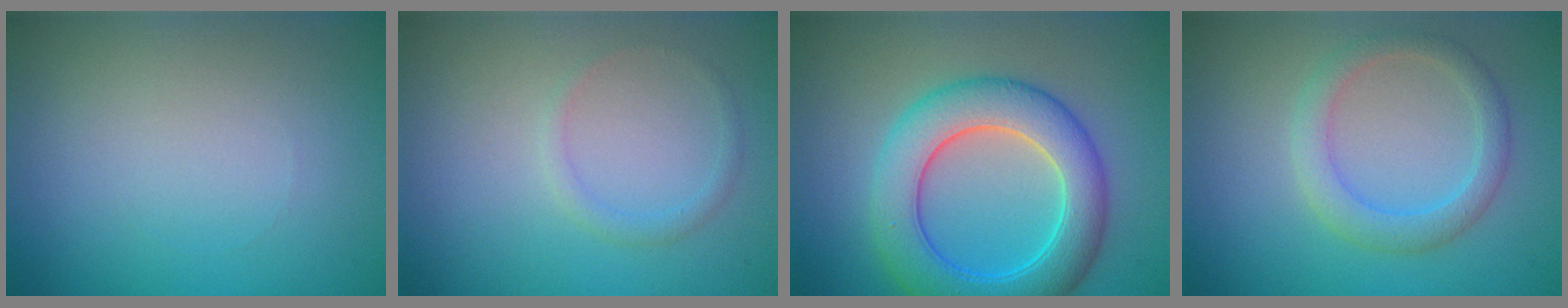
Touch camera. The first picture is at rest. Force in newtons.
{"total": 1.1, "press": 1.1, "slide": 0.1}
{"total": 7.6, "press": 7.6, "slide": 0.0}
{"total": 2.9, "press": 2.9, "slide": 0.2}